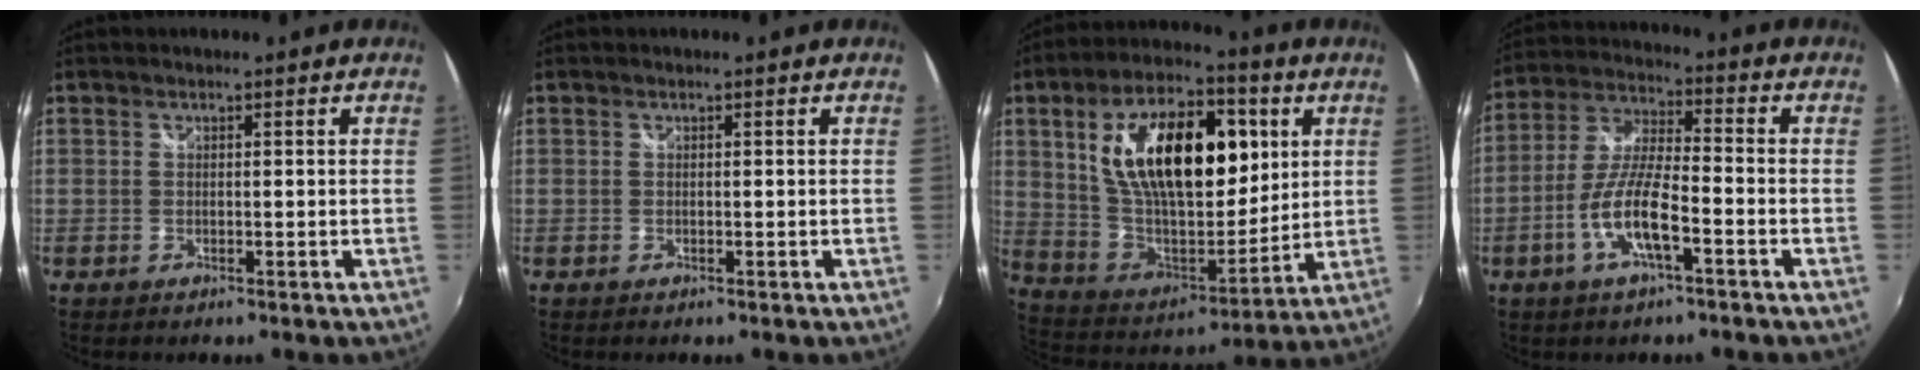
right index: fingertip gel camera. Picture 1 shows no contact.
{"total": 0.0}
{"total": 25.5, "force": [7.2, 13.0, 20.7], "torque": [-0.371, 0.012, 0.132]}
{"total": 10.5, "force": [-4.6, 2.3, 9.1], "torque": [-0.192, -0.003, -0.087]}